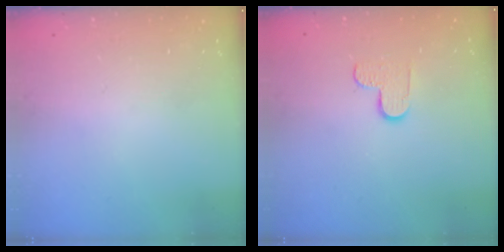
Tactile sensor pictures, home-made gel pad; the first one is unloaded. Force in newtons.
{"total": 5.5, "press": 5.5, "slide": 0.5}